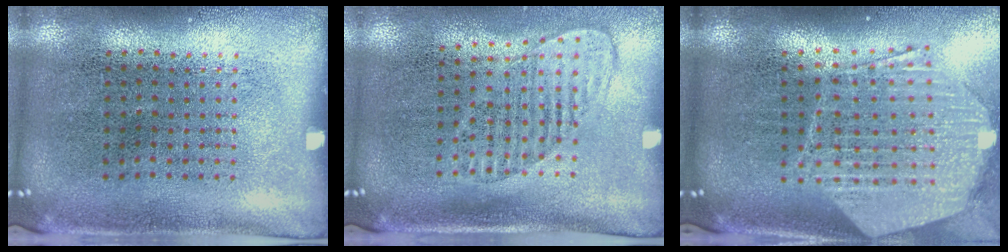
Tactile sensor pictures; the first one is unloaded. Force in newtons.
{"total": 1.4, "press": 1.2, "slide": 0.8}
{"total": 2.5, "press": 2.1, "slide": 1.4}